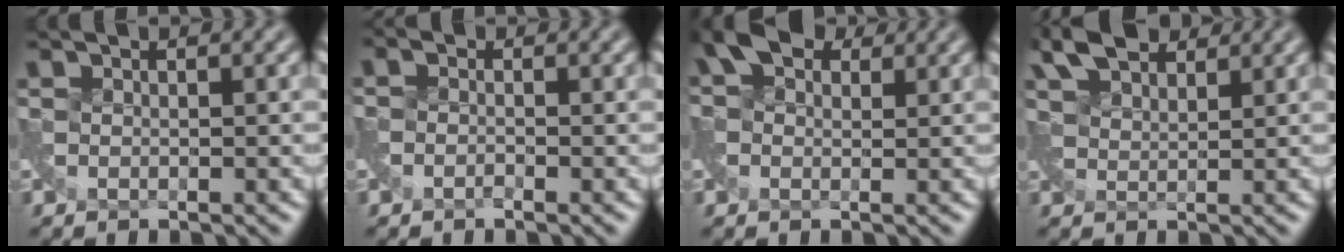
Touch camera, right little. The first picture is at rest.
{"total": 0.8, "force": [-0.6, -0.2, -0.5], "torque": [0.011, -0.001, -0.011]}
{"total": 3.3, "force": [1.2, 2.3, 1.9], "torque": [-0.038, 0.009, 0.015]}
{"total": 4.5, "force": [3.7, 1.7, 1.7], "torque": [-0.039, 0.013, 0.069]}